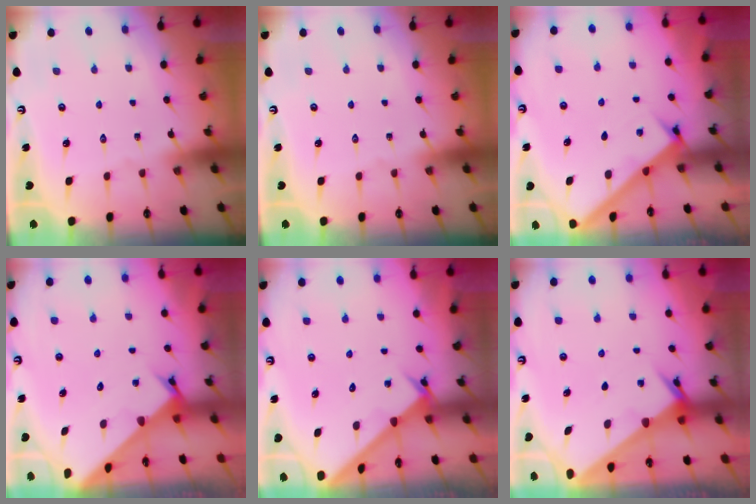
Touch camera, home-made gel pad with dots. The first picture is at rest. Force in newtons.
{"total": 0.0}
{"total": 2.6, "press": 2.6, "slide": 0.1}
{"total": 2.2, "press": 2.2, "slide": 0.2}
{"total": 2.1, "press": 2.1, "slide": 0.2}
{"total": 2.6, "press": 2.6, "slide": 0.2}